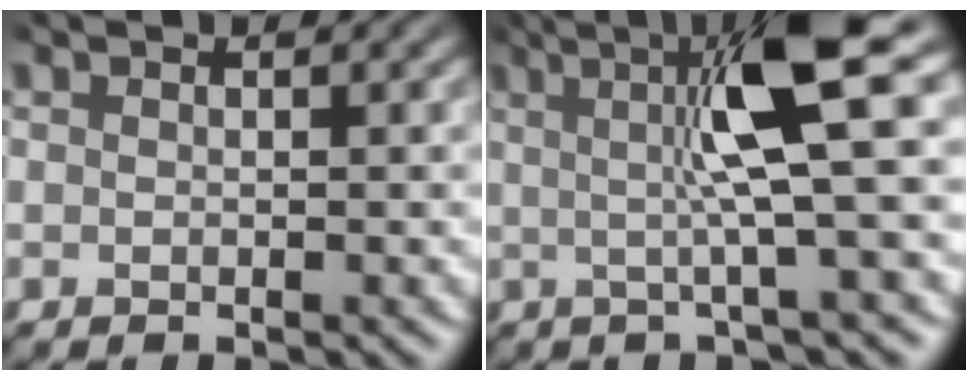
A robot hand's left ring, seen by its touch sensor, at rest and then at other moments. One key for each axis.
{"total": 6.0, "fx": 0.8, "fy": 0.4, "fz": 6.0, "tx": -0.107, "ty": 0.000, "tz": 0.014}